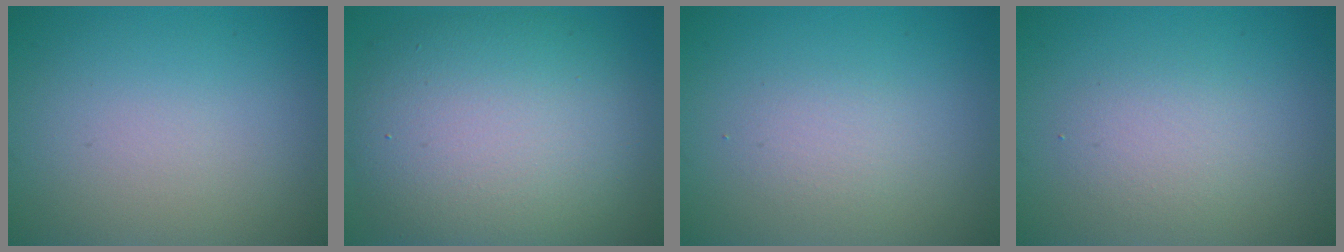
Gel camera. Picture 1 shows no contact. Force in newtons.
{"total": 10.8, "press": 10.8, "slide": 0.4}
{"total": 1.4, "press": 1.4, "slide": 0.1}
{"total": 2.1, "press": 2.1, "slide": 0.1}